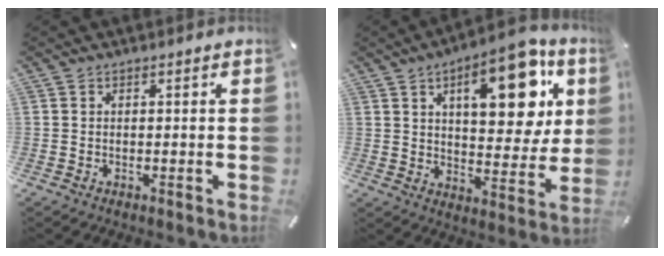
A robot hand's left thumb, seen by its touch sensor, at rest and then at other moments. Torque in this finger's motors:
{"motor_torque": [0.70, 0.71, 1.76, -0.63, 0.17]}